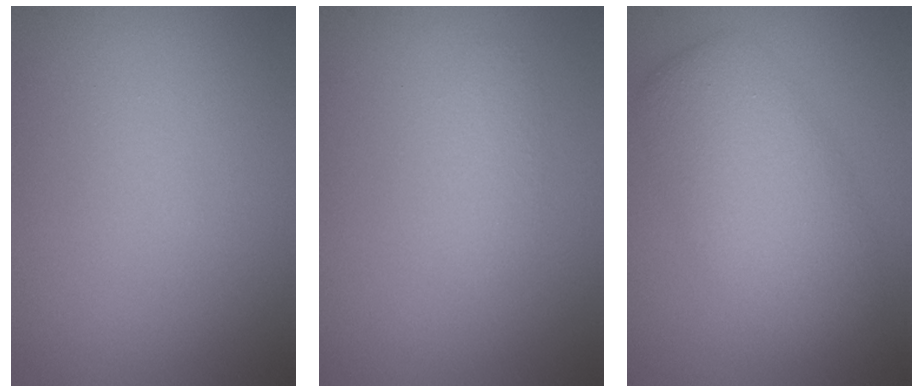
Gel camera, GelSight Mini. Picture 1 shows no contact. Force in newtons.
{"total": 1.3, "press": 1.3, "slide": 0.0}
{"total": 6.1, "press": 6.1, "slide": 0.1}